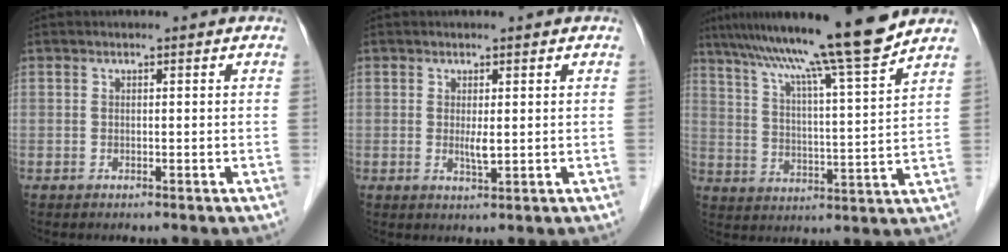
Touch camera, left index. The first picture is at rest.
{"total": 2.0, "force": [0.0, 0.2, 2.0], "torque": [-0.041, -0.010, 0.002]}
{"total": 15.3, "force": [12.8, -1.7, 8.3], "torque": [-0.137, -0.007, 0.195]}